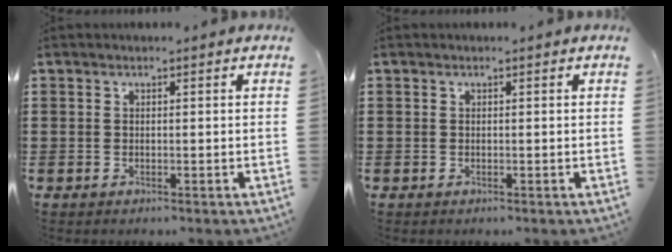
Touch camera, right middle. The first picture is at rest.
{"total": 0.0}